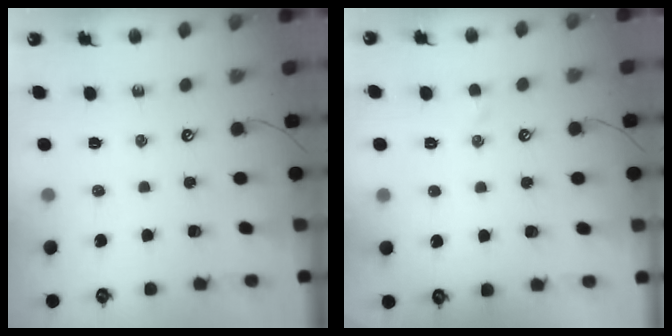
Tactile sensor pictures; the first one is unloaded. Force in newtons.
{"total": 0.8, "press": 0.7, "slide": 0.5}